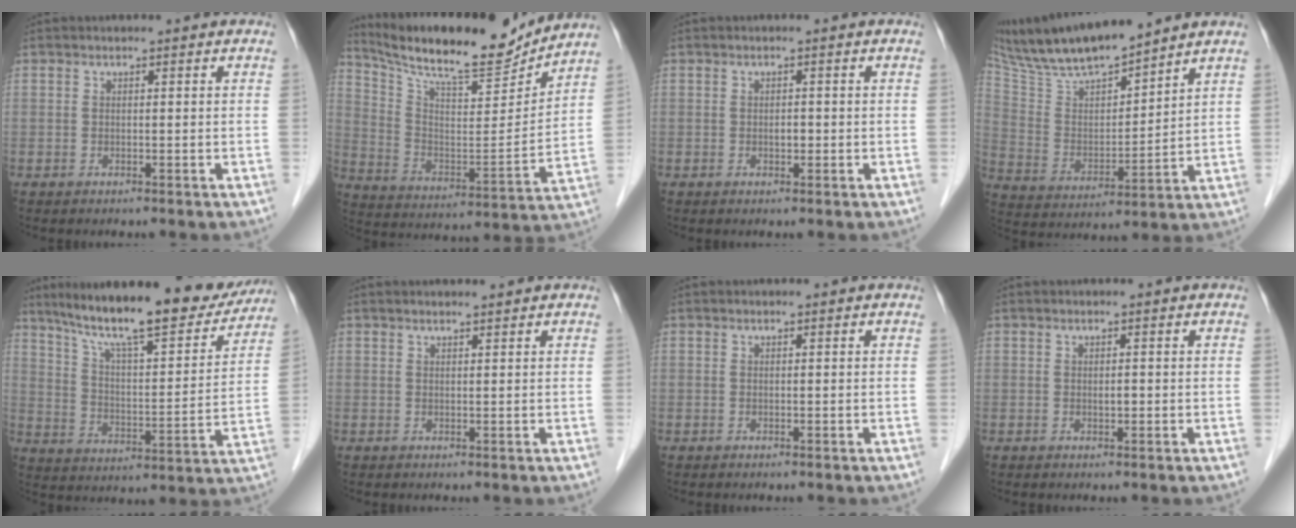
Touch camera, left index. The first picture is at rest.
{"total": 17.9, "force": [16.3, 2.5, 6.8], "torque": [-0.136, -0.016, 0.269]}
{"total": 0.9, "force": [-0.2, 0.5, 0.7], "torque": [-0.011, 0.000, -0.004]}
{"total": 16.1, "force": [14.2, 1.9, 7.4], "torque": [-0.144, 0.008, 0.269]}
{"total": 21.9, "force": [18.5, 4.0, 11.0], "torque": [-0.175, -0.006, 0.270]}
{"total": 1.7, "force": [1.5, 0.0, 0.6], "torque": [-0.007, 0.008, 0.027]}
{"total": 0.0}
{"total": 0.6, "force": [0.0, 0.3, 0.5], "torque": [-0.008, -0.001, -0.002]}